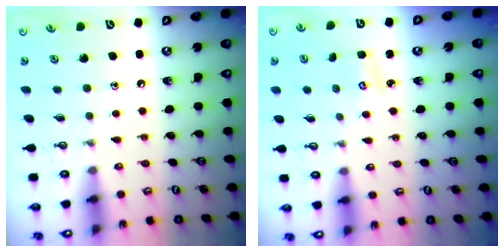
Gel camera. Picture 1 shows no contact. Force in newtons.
{"total": 2.9, "press": 2.9, "slide": 0.3}